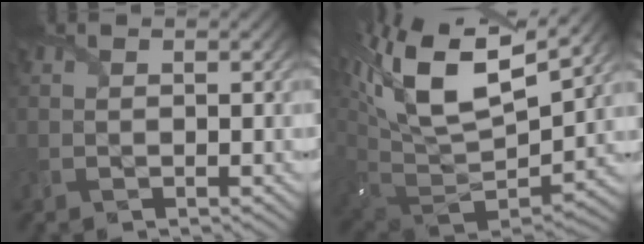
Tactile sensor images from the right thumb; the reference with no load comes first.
{"total": 18.1, "force": [7.8, 8.2, 14.1], "torque": [-0.320, 0.025, 0.146]}